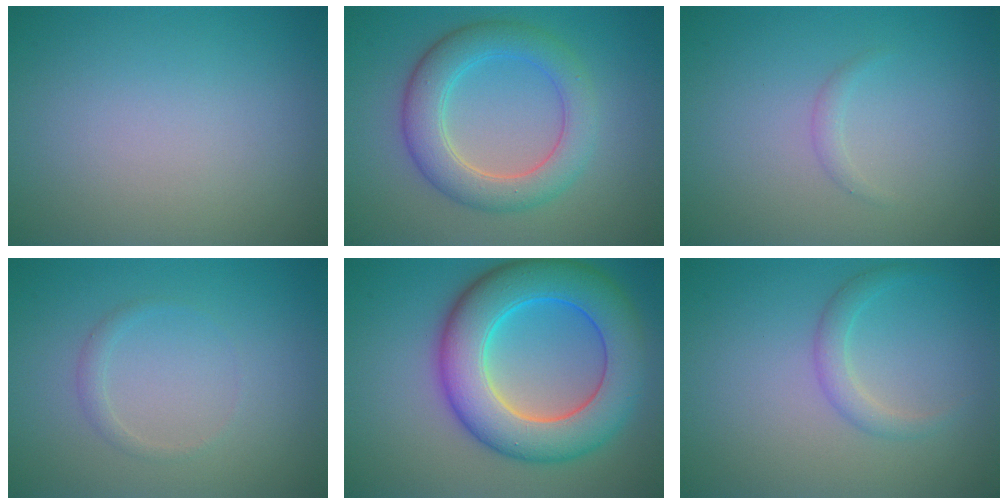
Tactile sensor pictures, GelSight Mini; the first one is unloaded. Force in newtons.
{"total": 5.4, "press": 5.4, "slide": 0.3}
{"total": 0.8, "press": 0.8, "slide": 0.1}
{"total": 0.9, "press": 0.9, "slide": 0.0}
{"total": 10.2, "press": 10.2, "slide": 0.2}
{"total": 1.7, "press": 1.7, "slide": 0.1}